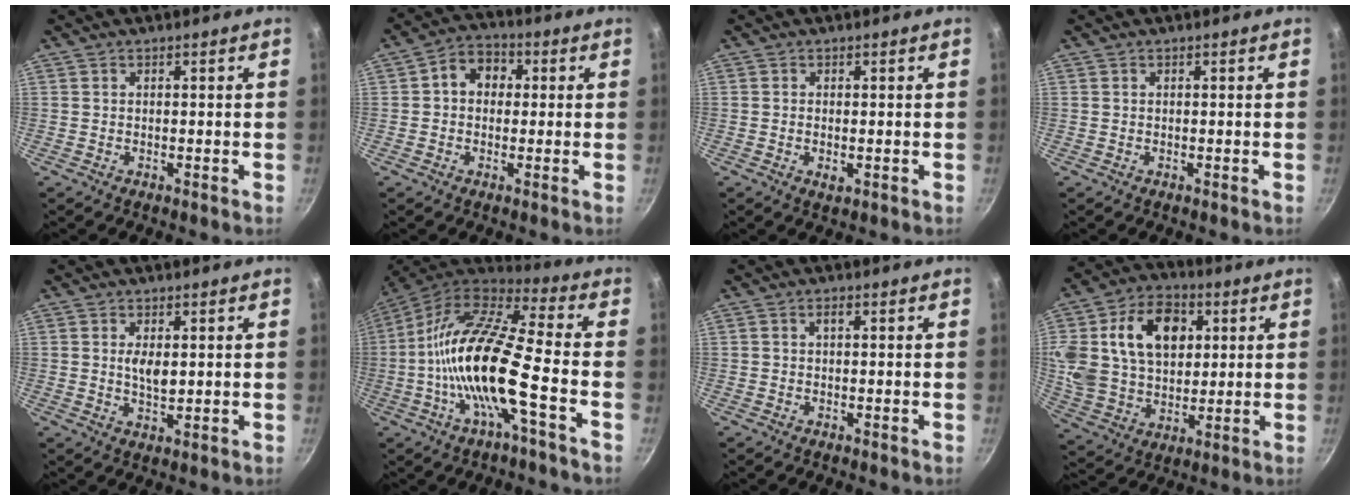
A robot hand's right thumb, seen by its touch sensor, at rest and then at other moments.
{"total": 7.1, "force": [1.1, 5.7, 4.1], "torque": [-0.032, 0.015, 0.001]}
{"total": 1.8, "force": [-0.3, 1.0, 1.5], "torque": [-0.026, -0.003, -0.004]}
{"total": 0.0}
{"total": 4.0, "force": [0.8, 1.9, 3.4], "torque": [-0.058, -0.008, 0.016]}
{"total": 19.4, "force": [-4.6, 4.8, 18.2], "torque": [-0.340, 0.039, -0.107]}
{"total": 1.1, "force": [0.2, 0.5, 0.9], "torque": [-0.016, 0.006, 0.002]}
{"total": 23.9, "force": [6.4, 16.9, 15.6], "torque": [-0.299, 0.014, 0.113]}